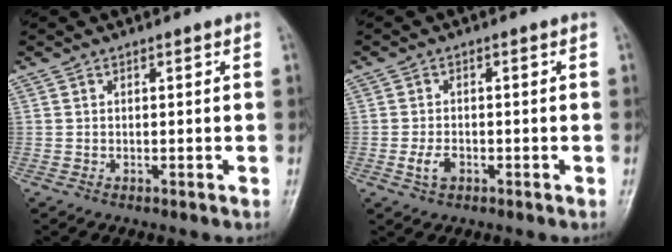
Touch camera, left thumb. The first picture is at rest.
{"total": 3.0, "force": [-1.1, 1.9, 2.1], "torque": [-0.041, 0.006, -0.020]}